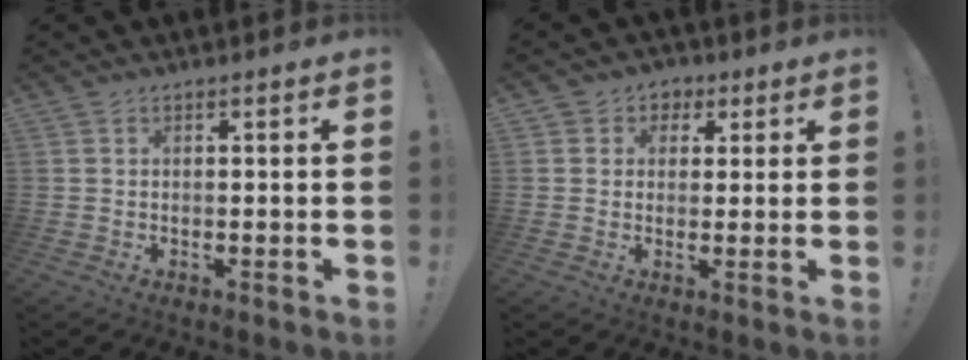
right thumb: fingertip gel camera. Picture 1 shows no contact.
{"total": 4.4, "force": [0.3, 4.2, 1.0], "torque": [-0.003, 0.002, 0.005]}